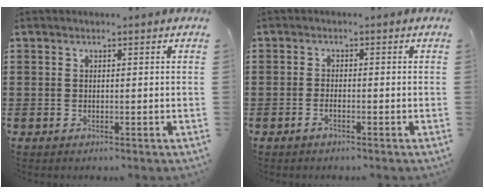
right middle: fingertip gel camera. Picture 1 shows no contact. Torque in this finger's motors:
{"motor_torque": [-0.42, 0.76, 0.01, -0.01]}